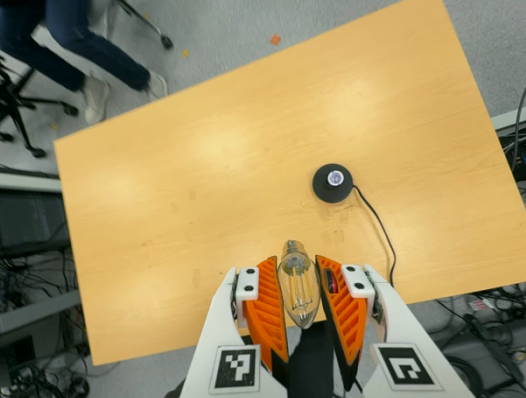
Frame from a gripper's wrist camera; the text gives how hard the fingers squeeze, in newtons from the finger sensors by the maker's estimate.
{"total": 8.1, "left": 7.1, "right": 9.1}